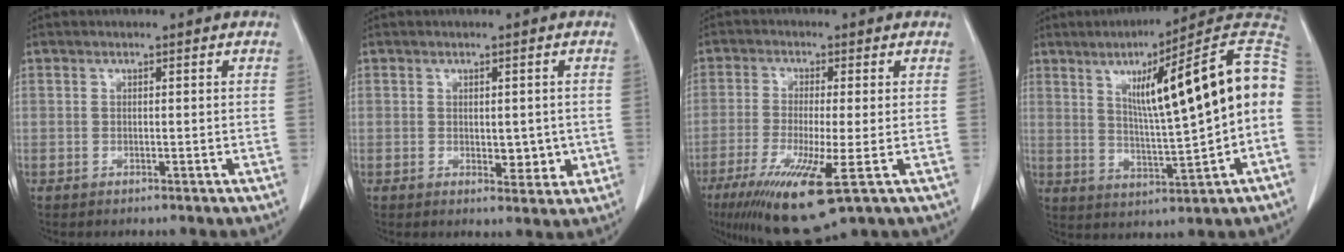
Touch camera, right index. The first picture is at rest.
{"total": 3.9, "force": [-0.2, 2.1, 3.3], "torque": [-0.034, -0.004, 0.006]}
{"total": 12.1, "force": [-5.5, 1.0, 10.7], "torque": [-0.193, -0.040, -0.090]}
{"total": 18.7, "force": [2.6, 1.1, 18.5], "torque": [-0.247, 0.032, 0.036]}